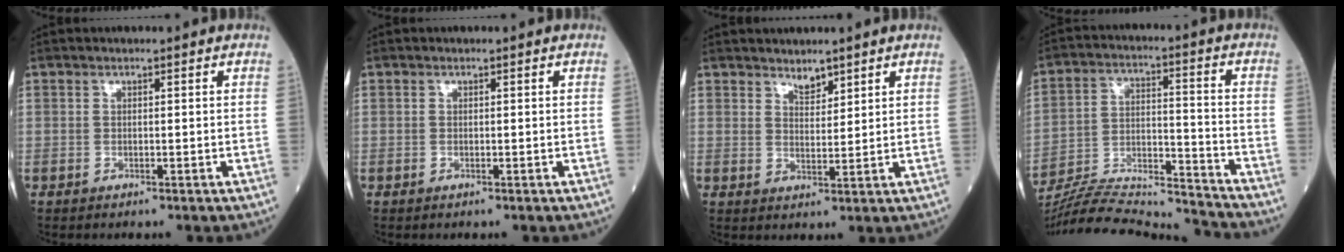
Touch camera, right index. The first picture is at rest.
{"total": 0.0}
{"total": 2.5, "force": [2.2, 0.8, 0.9], "torque": [-0.017, -0.007, 0.041]}
{"total": 19.2, "force": [-18.5, -0.4, 4.8], "torque": [-0.100, 0.008, -0.303]}